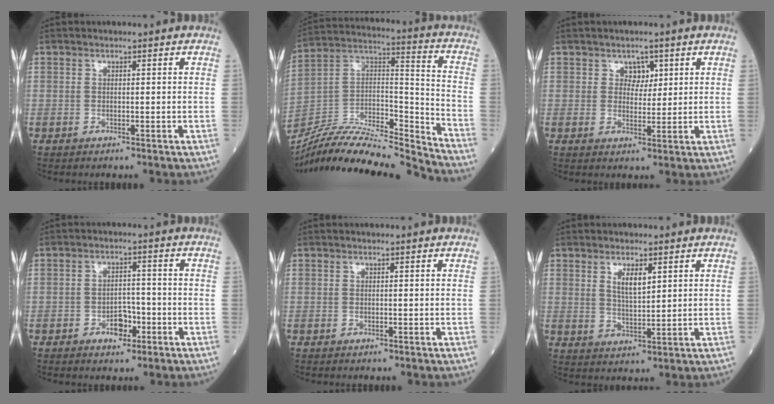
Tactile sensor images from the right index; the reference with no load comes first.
{"total": 23.1, "force": [-21.7, 0.9, 7.8], "torque": [-0.163, 0.017, -0.374]}
{"total": 2.7, "force": [1.3, 1.9, 1.3], "torque": [-0.011, 0.001, 0.020]}
{"total": 3.7, "force": [-1.9, 2.2, 2.3], "torque": [-0.026, 0.007, -0.029]}
{"total": 0.0}
{"total": 4.2, "force": [2.0, 1.2, 3.4], "torque": [-0.067, -0.002, 0.040]}